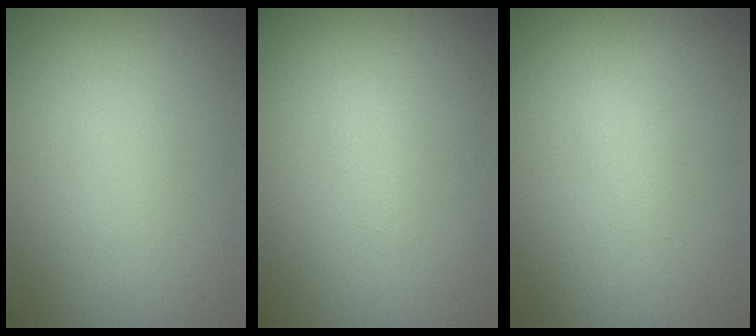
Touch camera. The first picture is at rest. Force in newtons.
{"total": 0.6, "press": 0.6, "slide": 0.0}
{"total": 0.7, "press": 0.6, "slide": 0.1}